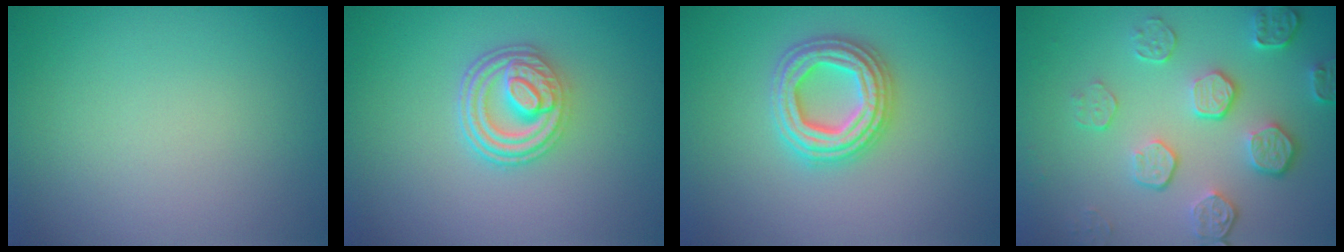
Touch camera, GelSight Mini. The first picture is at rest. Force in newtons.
{"total": 4.6, "press": 3.6, "slide": 3.0}
{"total": 4.7, "press": 4.6, "slide": 0.7}
{"total": 5.3, "press": 3.8, "slide": 3.7}